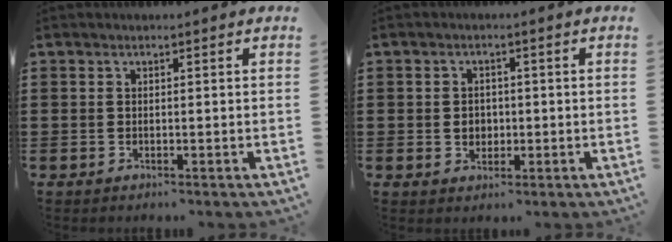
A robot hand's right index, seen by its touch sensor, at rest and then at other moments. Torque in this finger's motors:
{"motor_torque": [1.09, 1.04, 0.24, 0.04]}